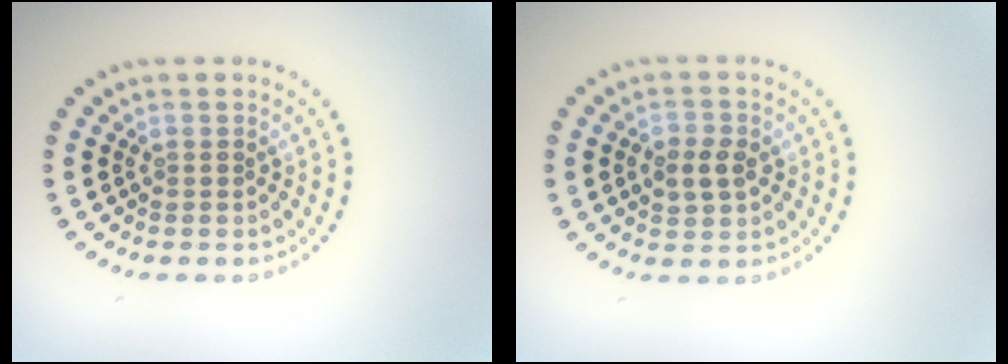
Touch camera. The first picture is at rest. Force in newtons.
{"total": 2.5, "press": 2.5, "slide": 0.2}